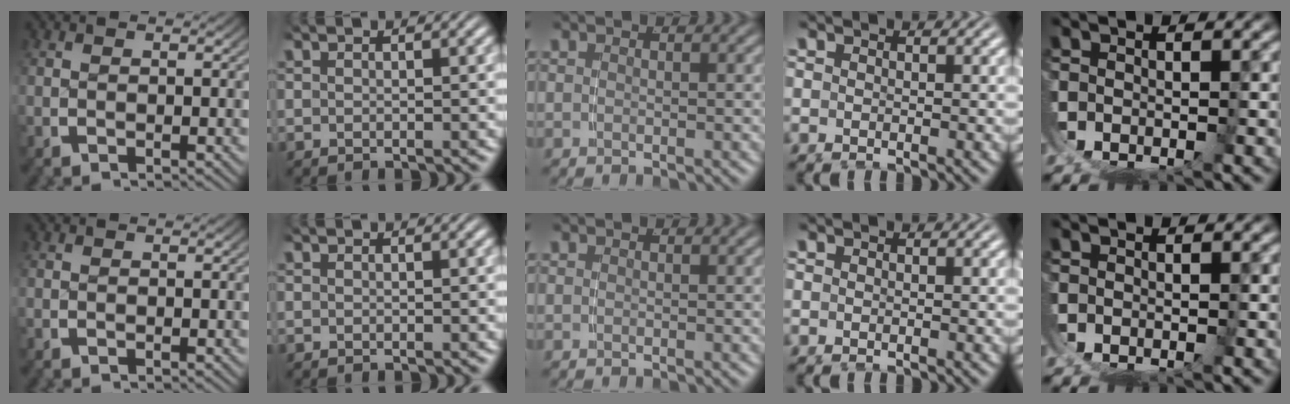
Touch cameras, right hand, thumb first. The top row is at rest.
{}